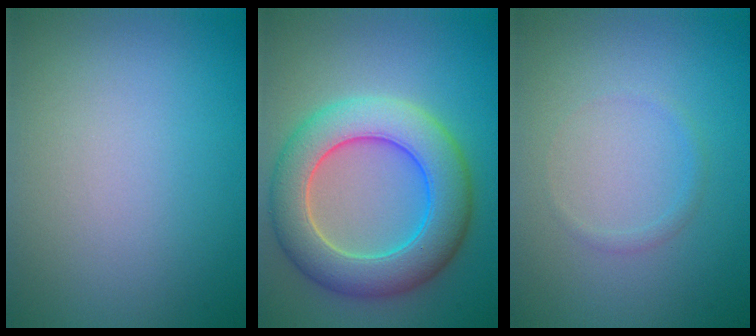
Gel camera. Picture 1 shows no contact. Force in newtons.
{"total": 8.2, "press": 8.2, "slide": 0.4}
{"total": 0.7, "press": 0.7, "slide": 0.0}